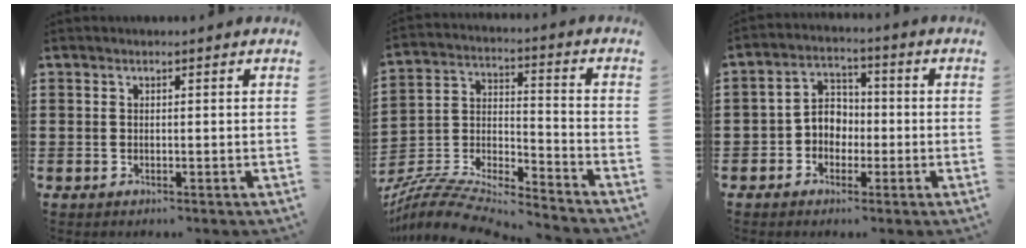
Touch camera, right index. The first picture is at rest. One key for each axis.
{"total": 8.0, "fx": -7.5, "fy": 1.2, "fz": 2.5, "tx": -0.061, "ty": -0.003, "tz": -0.154}
{"total": 4.2, "fx": -1.7, "fy": 3.4, "fz": 1.6, "tx": -0.041, "ty": 0.012, "tz": -0.037}